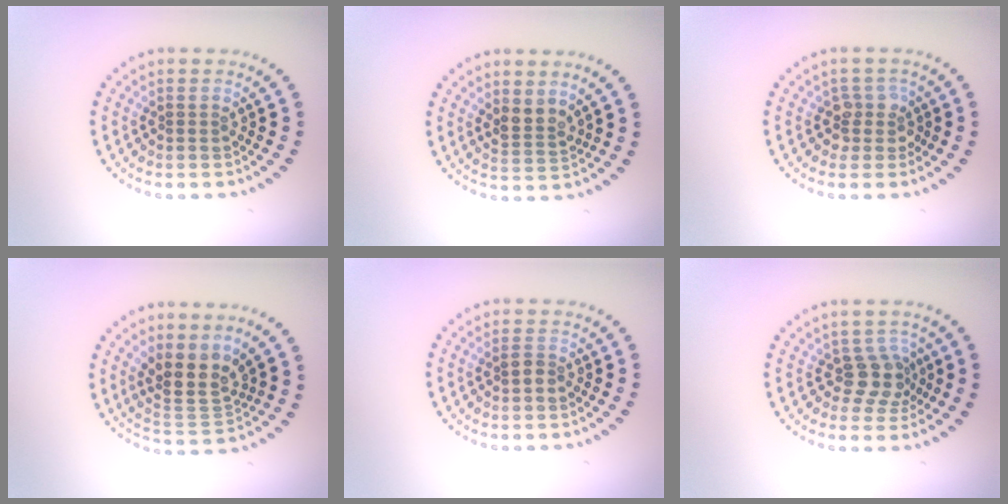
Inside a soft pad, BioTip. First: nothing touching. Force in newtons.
{"total": 2.0, "press": 1.7, "slide": 1.2}
{"total": 2.1, "press": 1.6, "slide": 1.4}
{"total": 3.8, "press": 3.2, "slide": 2.1}
{"total": 1.0, "press": 1.0, "slide": 0.2}
{"total": 2.6, "press": 2.1, "slide": 1.6}